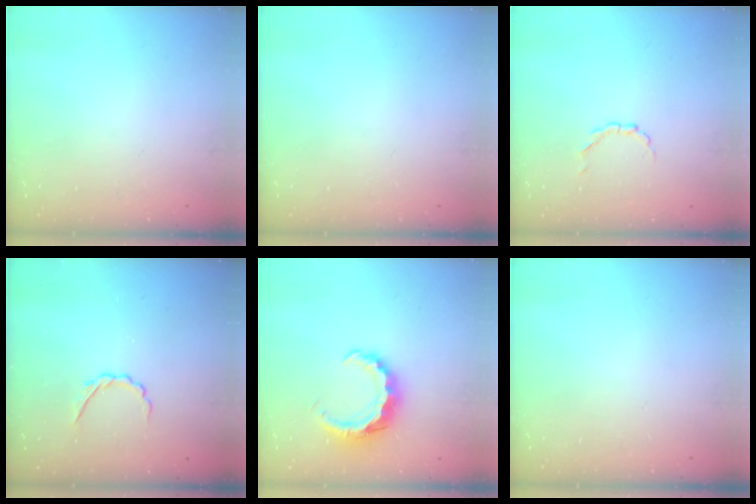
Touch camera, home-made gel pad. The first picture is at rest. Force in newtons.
{"total": 0.0}
{"total": 1.7, "press": 1.7, "slide": 0.1}
{"total": 2.6, "press": 2.5, "slide": 0.8}
{"total": 8.8, "press": 8.7, "slide": 1.3}
{"total": 0.0}